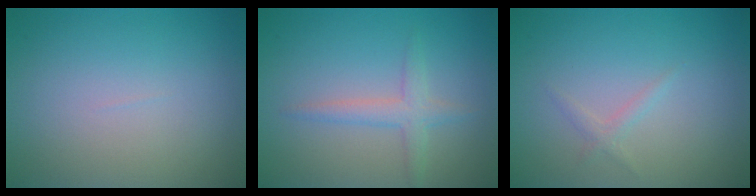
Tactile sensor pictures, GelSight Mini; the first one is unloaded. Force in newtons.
{"total": 2.2, "press": 2.2, "slide": 0.1}
{"total": 0.9, "press": 0.9, "slide": 0.1}